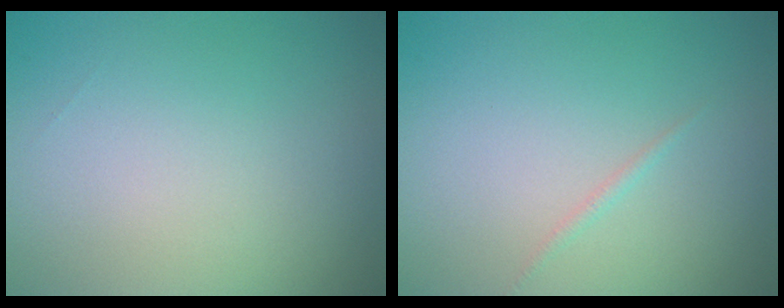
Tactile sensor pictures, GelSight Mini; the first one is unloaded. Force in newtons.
{"total": 0.6, "press": 0.6, "slide": 0.0}